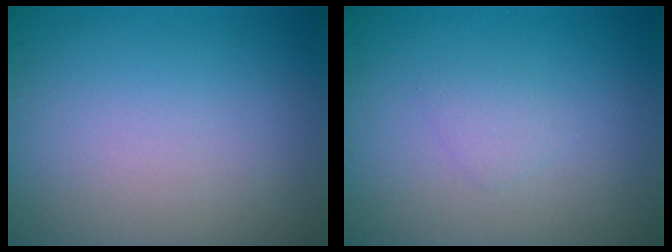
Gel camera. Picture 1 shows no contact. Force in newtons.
{"total": 0.9, "press": 0.9, "slide": 0.1}